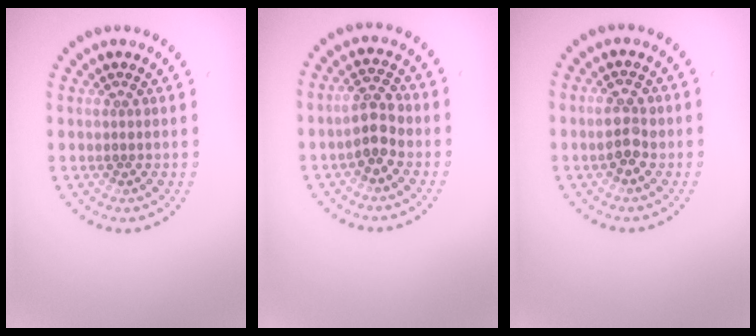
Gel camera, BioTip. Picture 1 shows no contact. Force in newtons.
{"total": 3.0, "press": 2.8, "slide": 0.9}
{"total": 2.4, "press": 2.4, "slide": 0.4}